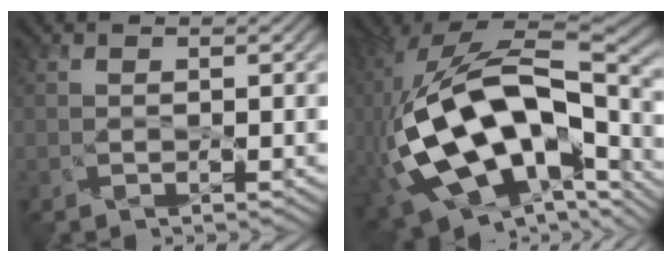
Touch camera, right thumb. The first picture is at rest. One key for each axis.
{"total": 17.2, "fx": -3.4, "fy": 9.6, "fz": 13.9, "tx": -0.305, "ty": -0.016, "tz": -0.033}